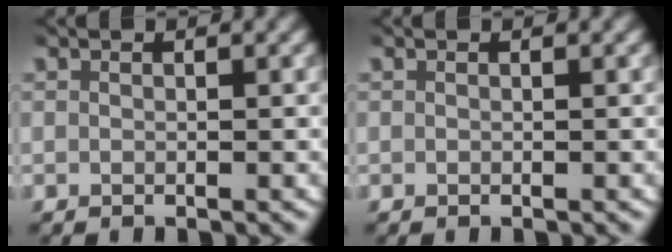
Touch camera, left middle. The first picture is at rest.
{"total": 0.0}